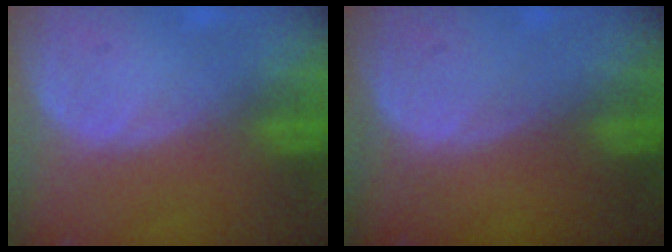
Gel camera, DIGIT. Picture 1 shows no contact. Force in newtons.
{"total": 0.0}